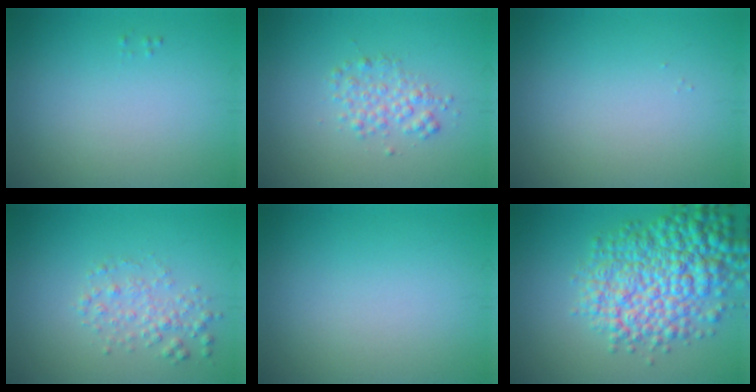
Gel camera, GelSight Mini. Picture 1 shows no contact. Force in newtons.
{"total": 2.0, "press": 2.0, "slide": 0.0}
{"total": 0.0}
{"total": 2.1, "press": 2.1, "slide": 0.0}
{"total": 0.0}
{"total": 9.0, "press": 9.0, "slide": 0.2}